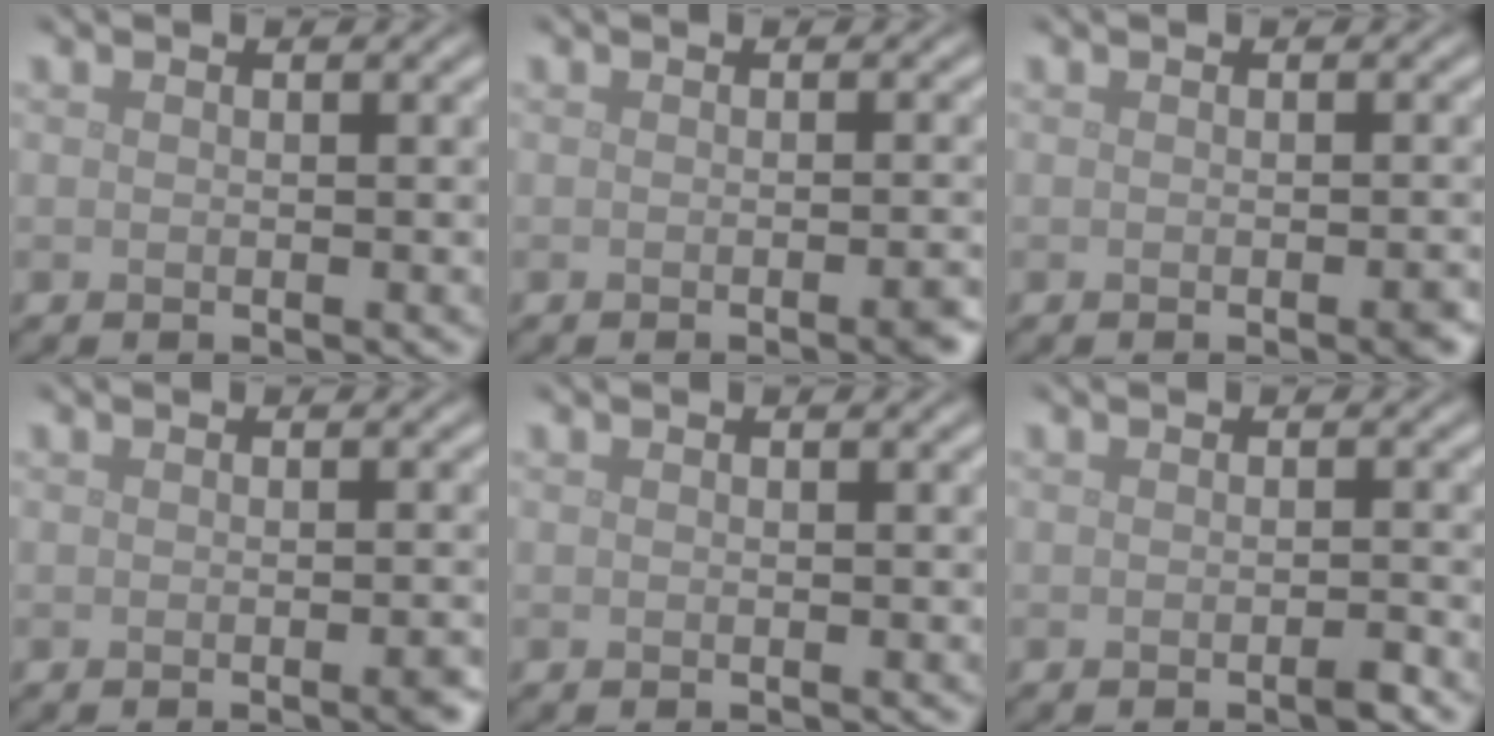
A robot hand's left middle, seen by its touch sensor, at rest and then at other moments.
{"total": 2.1, "force": [-0.8, 0.6, 1.8], "torque": [-0.016, 0.001, -0.012]}
{"total": 1.4, "force": [-0.6, 0.3, 1.2], "torque": [-0.010, -0.001, -0.006]}
{"total": 1.7, "force": [-0.7, 0.5, 1.5], "torque": [-0.012, 0.000, -0.009]}
{"total": 0.0}
{"total": 1.1, "force": [-0.6, 0.1, 0.8], "torque": [-0.013, 0.000, -0.011]}